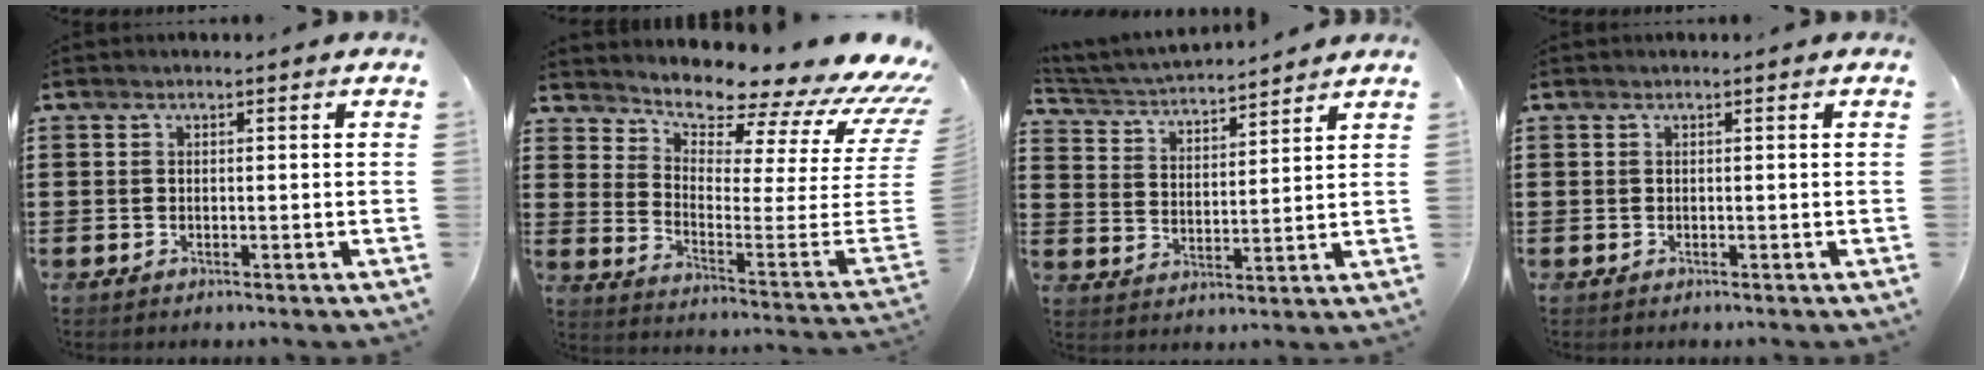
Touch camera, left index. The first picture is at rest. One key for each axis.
{"total": 6.9, "fx": 6.4, "fy": 0.7, "fz": 2.4, "tx": -0.062, "ty": -0.084, "tz": 0.103}
{"total": 4.1, "fx": 4.0, "fy": 0.2, "fz": 0.6, "tx": -0.032, "ty": -0.027, "tz": 0.067}
{"total": 0.0}